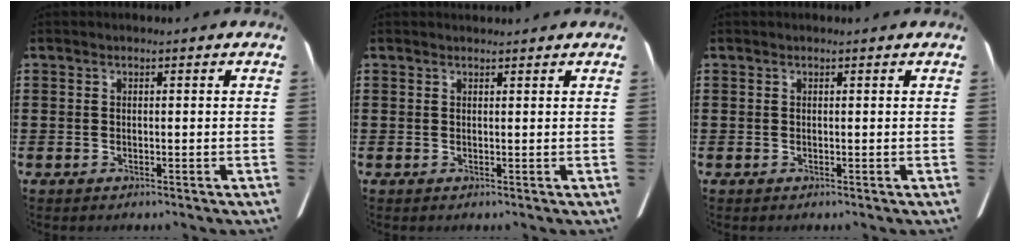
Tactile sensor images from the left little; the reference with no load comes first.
{"total": 0.7, "force": [0.7, 0.1, 0.1], "torque": [0.005, -0.001, 0.012]}
{"total": 0.0}